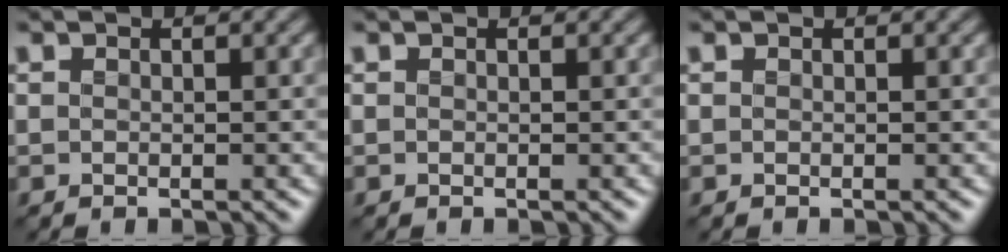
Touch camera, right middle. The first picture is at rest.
{"total": 0.0}
{"total": 0.0}